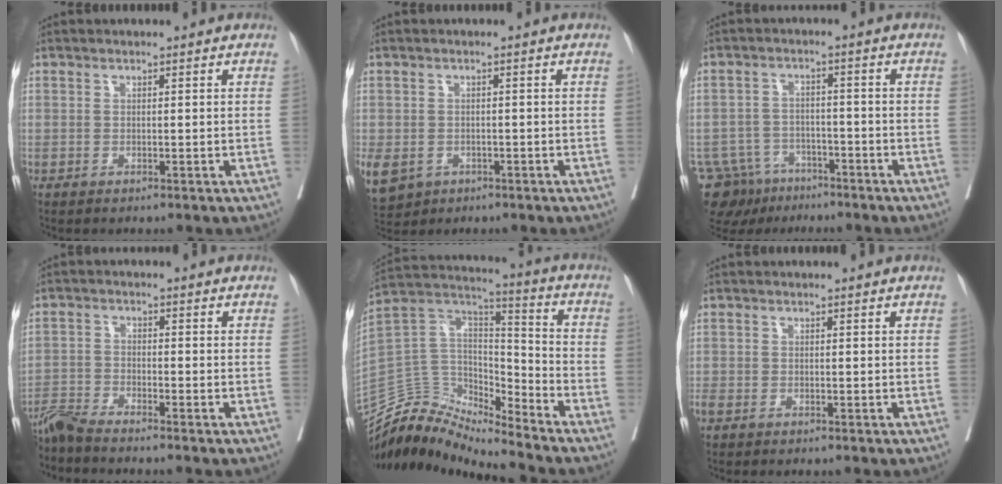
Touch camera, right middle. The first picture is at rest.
{"total": 13.7, "force": [-5.5, 11.2, 5.5], "torque": [-0.177, -0.011, -0.069]}
{"total": 8.6, "force": [-6.5, 5.4, 1.6], "torque": [-0.031, 0.006, -0.102]}
{"total": 4.9, "force": [-4.7, -0.8, 1.3], "torque": [-0.022, -0.019, -0.093]}
{"total": 13.9, "force": [-13.7, 2.2, 1.6], "torque": [-0.031, 0.081, -0.258]}
{"total": 2.1, "force": [-1.6, 1.0, 1.1], "torque": [-0.032, -0.007, -0.027]}